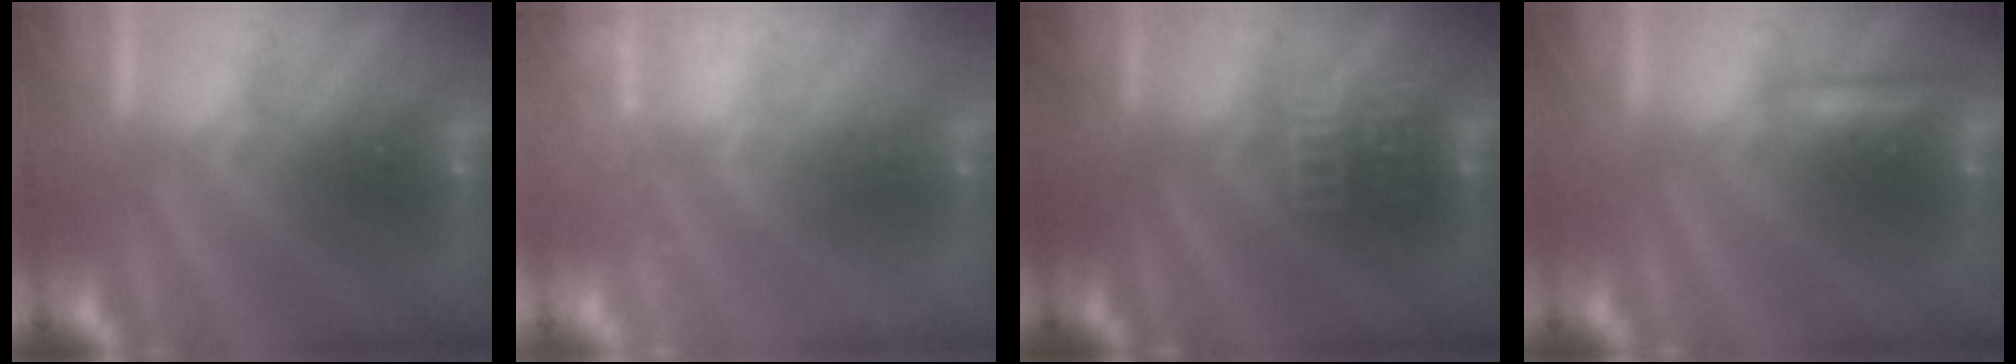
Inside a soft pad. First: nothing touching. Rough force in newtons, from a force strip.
{"total": 2.4}
{"total": 3.2}
{"total": 2.2}